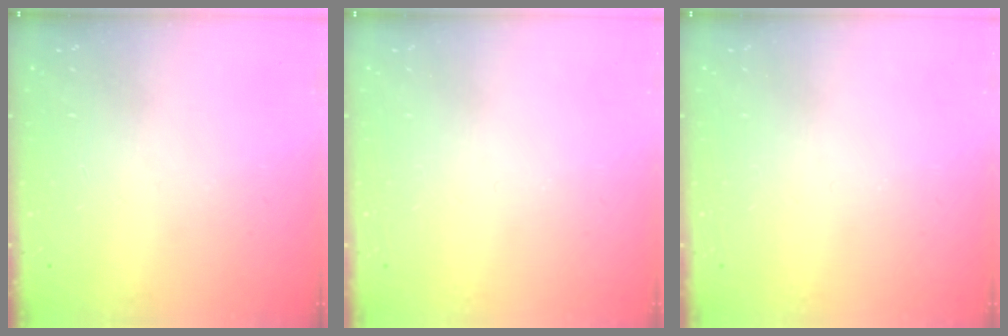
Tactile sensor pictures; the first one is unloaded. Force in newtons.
{"total": 0.0}
{"total": 0.0}